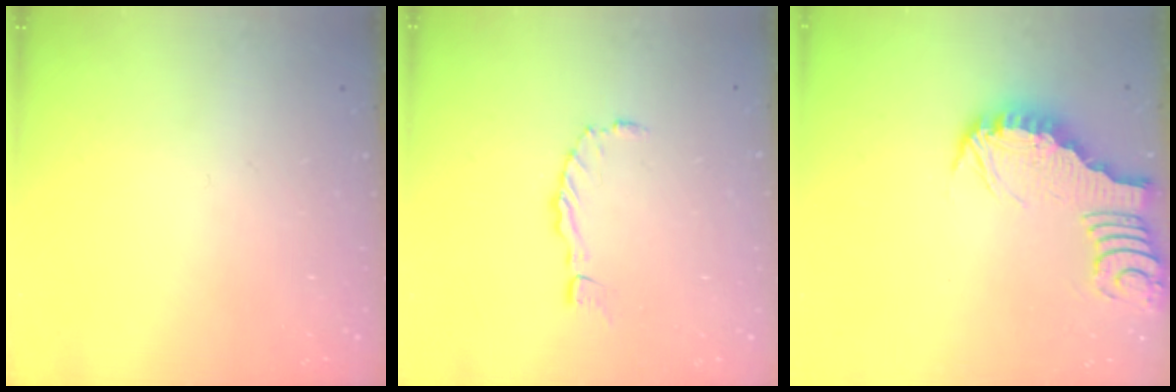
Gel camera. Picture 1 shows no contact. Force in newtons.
{"total": 0.0}
{"total": 3.0, "press": 2.9, "slide": 0.3}